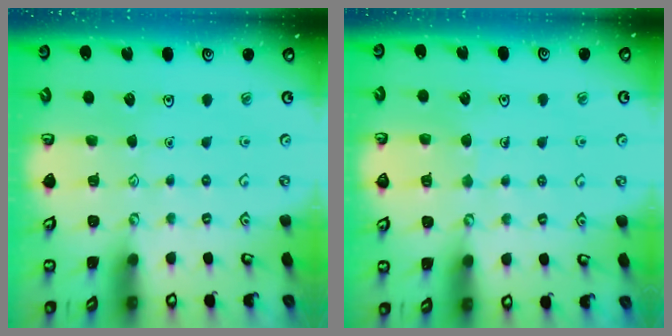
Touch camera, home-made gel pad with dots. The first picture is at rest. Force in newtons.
{"total": 4.7, "press": 4.7, "slide": 0.3}